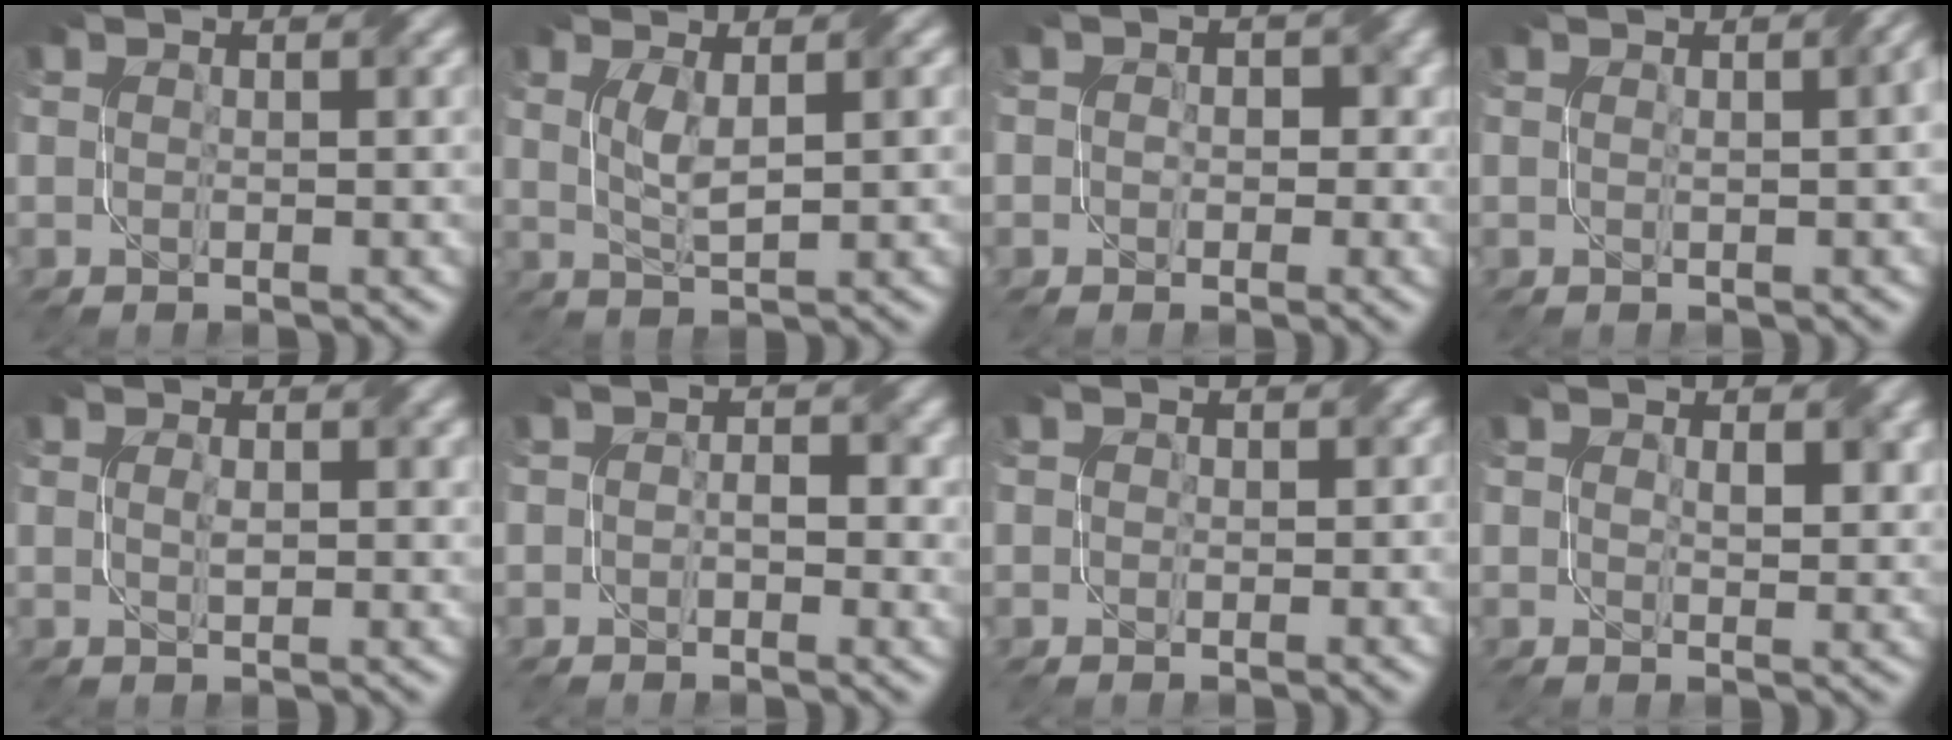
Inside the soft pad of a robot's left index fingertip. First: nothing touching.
{"total": 2.5, "force": [0.8, 0.5, 2.3], "torque": [-0.048, -0.004, 0.020]}
{"total": 2.8, "force": [0.3, 2.4, 1.6], "torque": [-0.005, 0.005, -0.005]}
{"total": 2.1, "force": [0.5, 0.7, 2.0], "torque": [-0.013, 0.009, 0.003]}
{"total": 1.3, "force": [0.3, 0.6, 1.1], "torque": [-0.023, -0.001, 0.007]}
{"total": 2.9, "force": [0.2, 2.0, 2.1], "torque": [-0.017, 0.001, -0.005]}
{"total": 1.3, "force": [0.3, 1.2, 0.5], "torque": [-0.002, 0.003, -0.003]}
{"total": 2.6, "force": [0.8, 1.5, 2.0], "torque": [-0.031, -0.006, 0.018]}